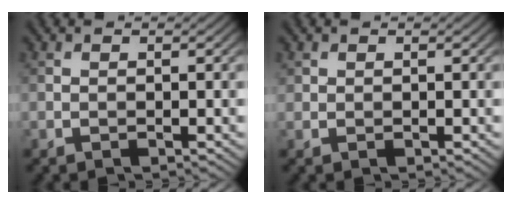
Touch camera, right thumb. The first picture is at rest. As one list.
[{"total": 0.8, "force": [0.5, 0.6, 0.1], "torque": [-0.003, -0.003, 0.013]}]